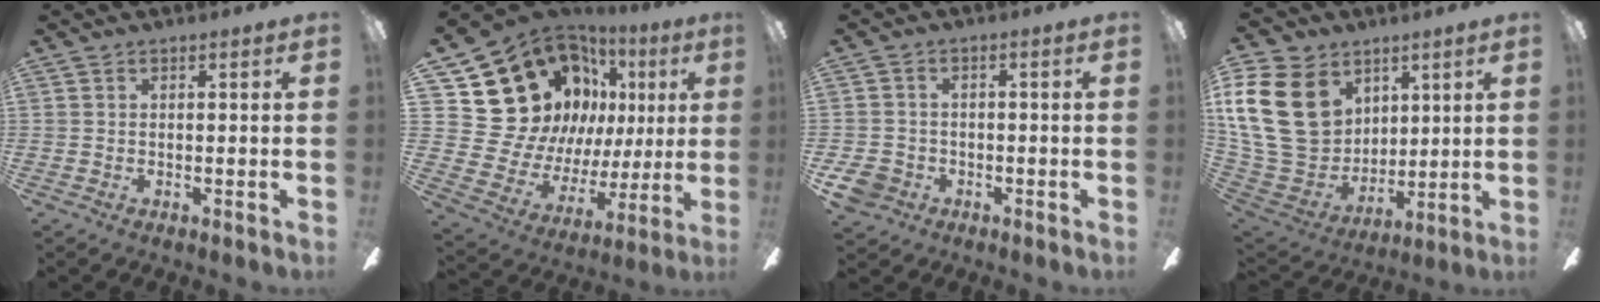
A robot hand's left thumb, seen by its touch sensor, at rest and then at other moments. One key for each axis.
{"total": 22.5, "fx": 11.4, "fy": 16.9, "fz": 9.4, "tx": -0.197, "ty": -0.095, "tz": 0.244}
{"total": 5.5, "fx": -2.8, "fy": 4.2, "fz": 2.2, "tx": -0.058, "ty": 0.015, "tz": -0.055}
{"total": 23.4, "fx": 7.2, "fy": 18.1, "fz": 13.0, "tx": -0.295, "ty": -0.019, "tz": 0.140}